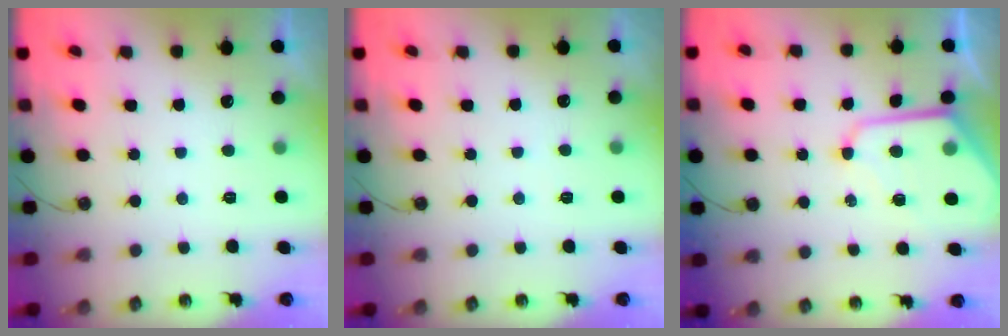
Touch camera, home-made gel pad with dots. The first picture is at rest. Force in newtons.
{"total": 2.4, "press": 2.4, "slide": 0.4}
{"total": 10.4, "press": 10.4, "slide": 0.9}